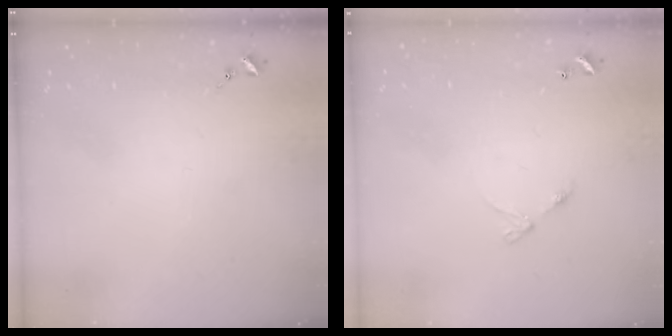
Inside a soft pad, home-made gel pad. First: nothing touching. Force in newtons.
{"total": 4.7, "press": 4.7, "slide": 0.4}